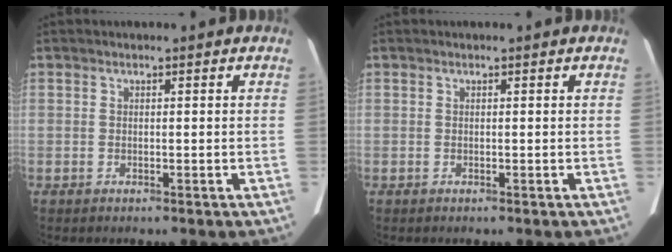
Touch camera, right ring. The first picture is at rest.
{"total": 0.0}